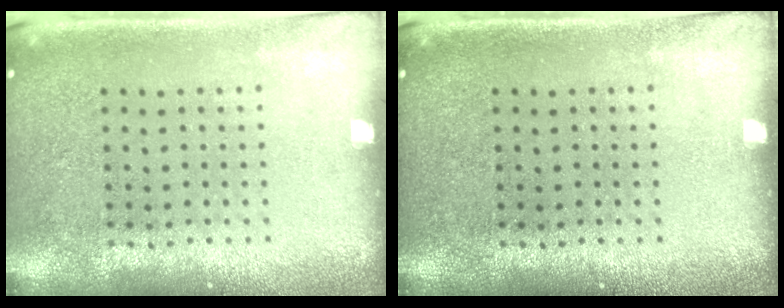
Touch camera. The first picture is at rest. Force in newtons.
{"total": 0.0}